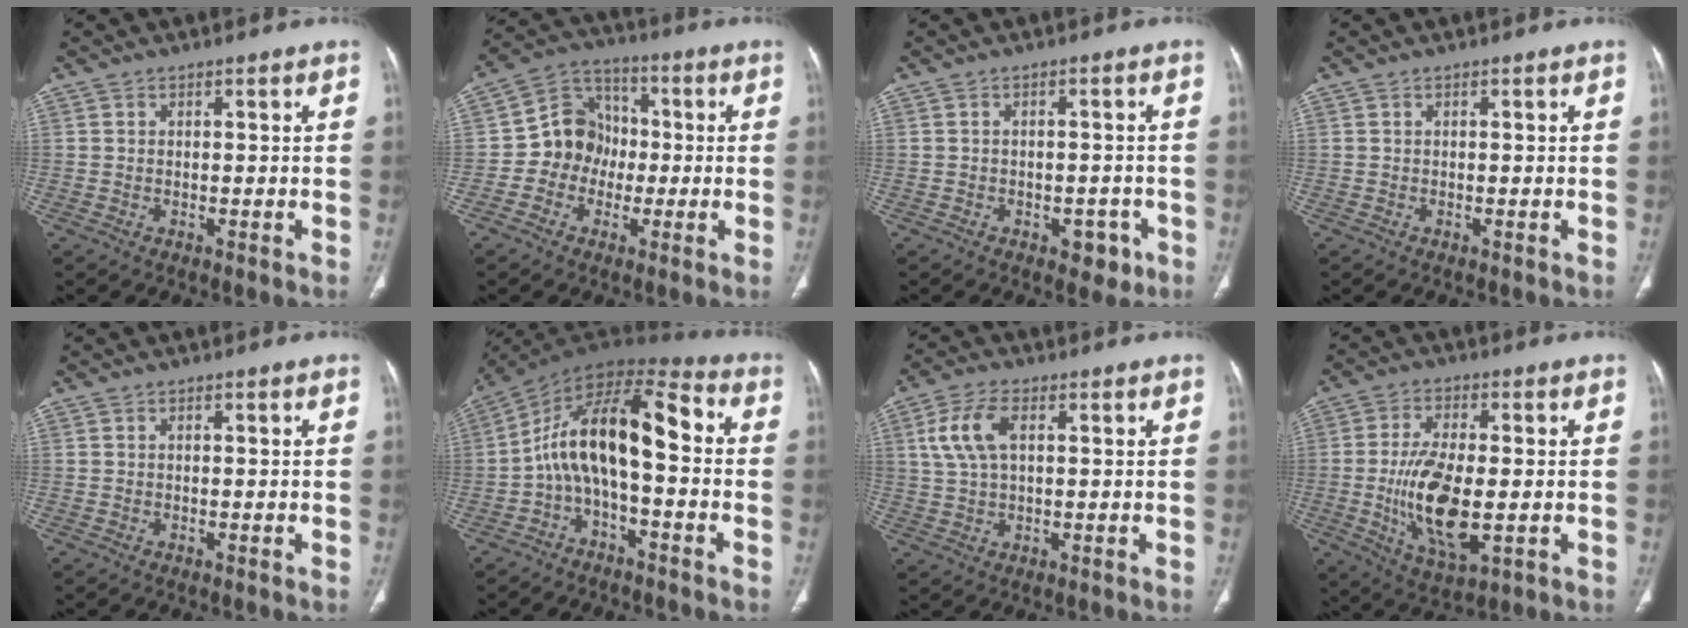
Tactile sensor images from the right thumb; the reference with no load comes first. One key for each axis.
{"total": 10.3, "fx": -1.5, "fy": 9.2, "fz": 4.2, "tx": -0.031, "ty": 0.032, "tz": -0.041}
{"total": 4.1, "fx": -2.0, "fy": 2.7, "fz": 2.3, "tx": -0.011, "ty": 0.011, "tz": -0.021}
{"total": 0.0}
{"total": 0.0}
{"total": 14.0, "fx": -1.7, "fy": 6.3, "fz": 12.4, "tx": -0.203, "ty": 0.077, "tz": -0.041}
{"total": 7.9, "fx": 2.2, "fy": 4.2, "fz": 6.3, "tx": -0.137, "ty": 0.008, "tz": 0.047}
{"total": 14.1, "fx": -1.8, "fy": 6.1, "fz": 12.5, "tx": -0.238, "ty": -0.013, "tz": -0.023}